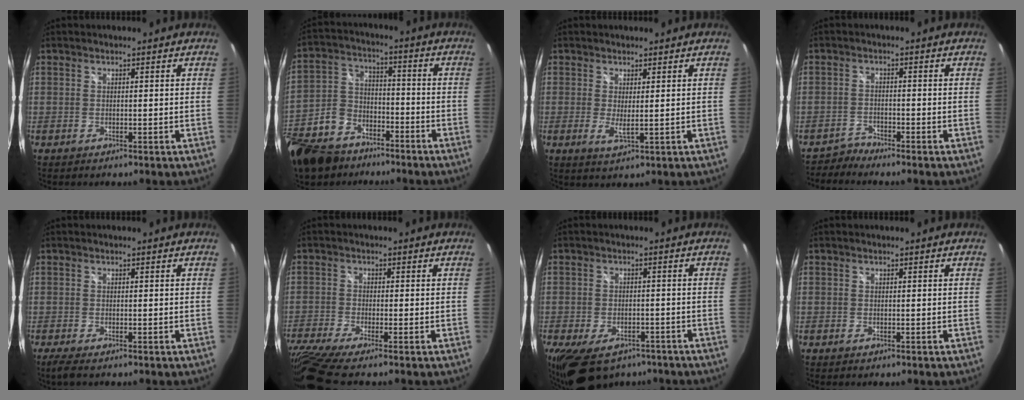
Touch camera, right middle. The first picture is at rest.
{"total": 20.1, "force": [-13.2, 12.2, 9.0], "torque": [-0.241, 0.006, -0.227]}
{"total": 2.8, "force": [0.4, 0.4, 2.8], "torque": [-0.050, -0.010, 0.006]}
{"total": 2.4, "force": [-2.4, -0.2, -0.6], "torque": [0.007, -0.002, -0.051]}
{"total": 2.0, "force": [-1.1, -0.1, 1.6], "torque": [-0.031, -0.009, -0.021]}
{"total": 9.5, "force": [-7.6, -0.2, 5.8], "torque": [-0.135, -0.049, -0.139]}
{"total": 12.5, "force": [-8.1, 6.8, 6.6], "torque": [-0.140, -0.020, -0.125]}
{"total": 0.0}